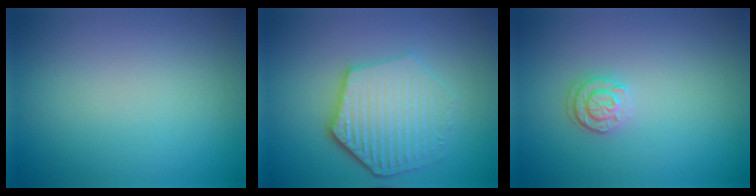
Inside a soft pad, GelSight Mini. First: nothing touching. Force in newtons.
{"total": 6.1, "press": 4.6, "slide": 4.0}
{"total": 1.7, "press": 1.6, "slide": 0.7}